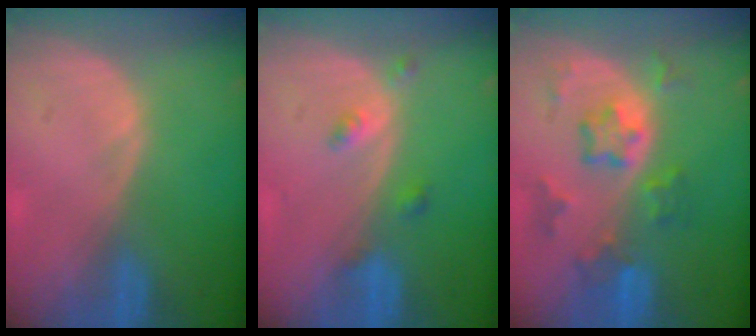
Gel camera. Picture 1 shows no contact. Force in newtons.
{"total": 2.5, "press": 2.5, "slide": 0.2}
{"total": 7.4, "press": 6.6, "slide": 3.4}